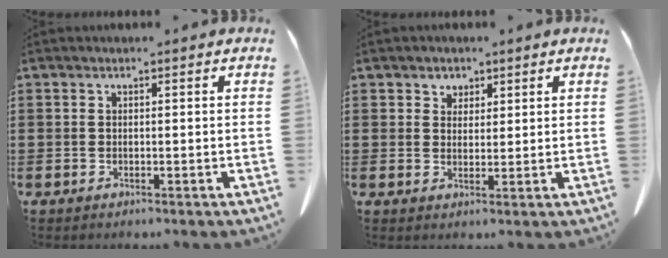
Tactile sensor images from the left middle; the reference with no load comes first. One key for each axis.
{"total": 2.2, "fx": 1.7, "fy": 1.4, "fz": 0.1, "tx": -0.010, "ty": 0.007, "tz": 0.032}